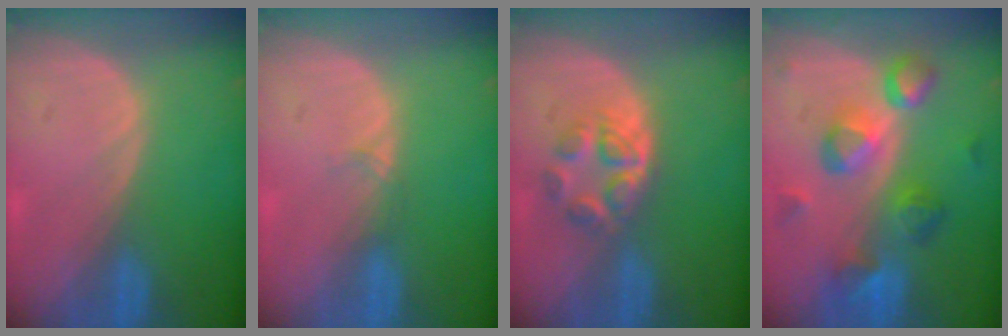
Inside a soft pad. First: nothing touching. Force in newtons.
{"total": 0.9, "press": 0.8, "slide": 0.2}
{"total": 5.2, "press": 4.8, "slide": 2.0}
{"total": 9.2, "press": 8.4, "slide": 3.8}